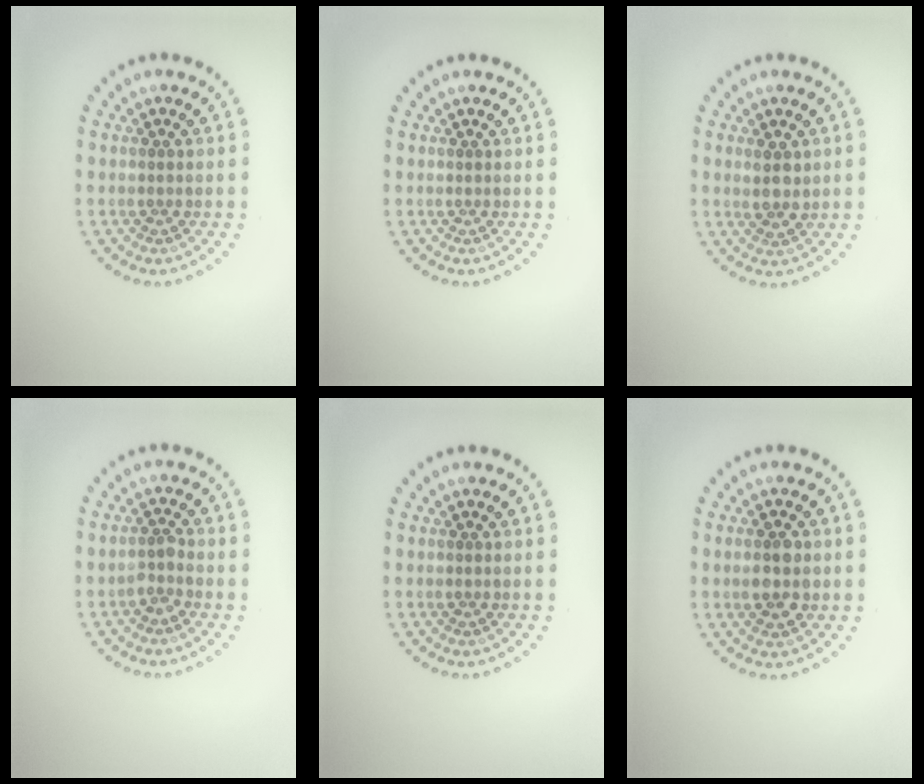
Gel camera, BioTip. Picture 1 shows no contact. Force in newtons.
{"total": 0.0}
{"total": 2.0, "press": 1.9, "slide": 0.7}
{"total": 1.3, "press": 1.1, "slide": 0.7}
{"total": 0.0}
{"total": 2.9, "press": 2.9, "slide": 0.1}